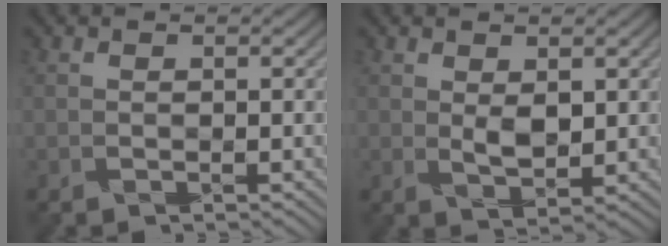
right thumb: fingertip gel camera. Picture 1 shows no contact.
{"total": 2.5, "force": [1.0, 1.3, 1.9], "torque": [-0.044, -0.007, 0.026]}